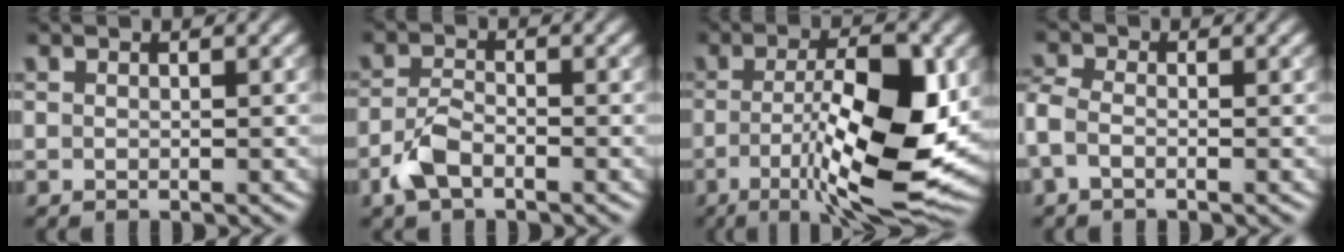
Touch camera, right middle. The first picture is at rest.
{"total": 2.9, "force": [-1.7, 1.3, 1.9], "torque": [-0.046, 0.001, -0.041]}
{"total": 11.4, "force": [-1.5, 3.3, 10.9], "torque": [-0.175, -0.011, -0.022]}
{"total": 2.2, "force": [-1.0, 1.2, 1.6], "torque": [-0.043, 0.001, -0.033]}